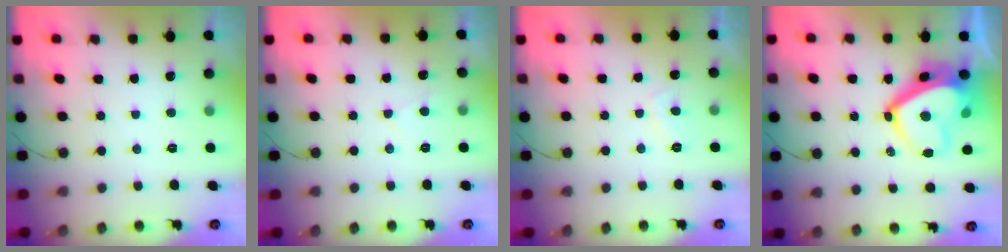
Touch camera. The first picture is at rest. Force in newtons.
{"total": 2.3, "press": 2.3, "slide": 0.4}
{"total": 2.7, "press": 2.5, "slide": 0.9}
{"total": 13.2, "press": 12.9, "slide": 2.5}